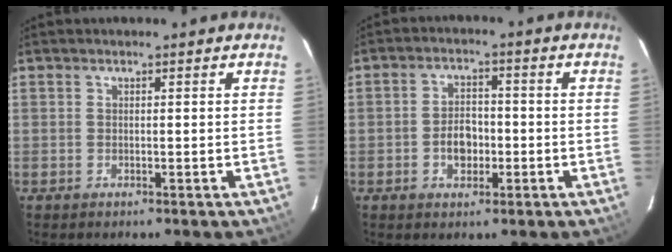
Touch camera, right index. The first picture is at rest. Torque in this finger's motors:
{"motor_torque": [0.92, 0.20, 0.09, 0.02]}